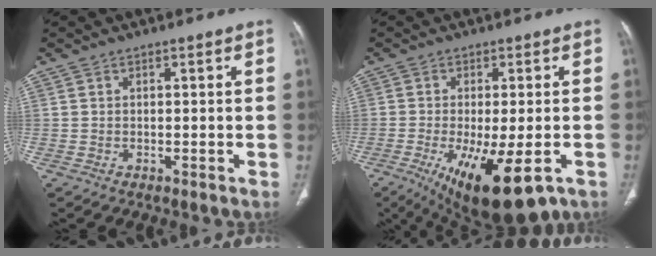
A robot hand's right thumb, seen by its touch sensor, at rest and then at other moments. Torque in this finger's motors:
{"motor_torque": [-0.21, 0.79, 0.13, -0.07, 0.17]}